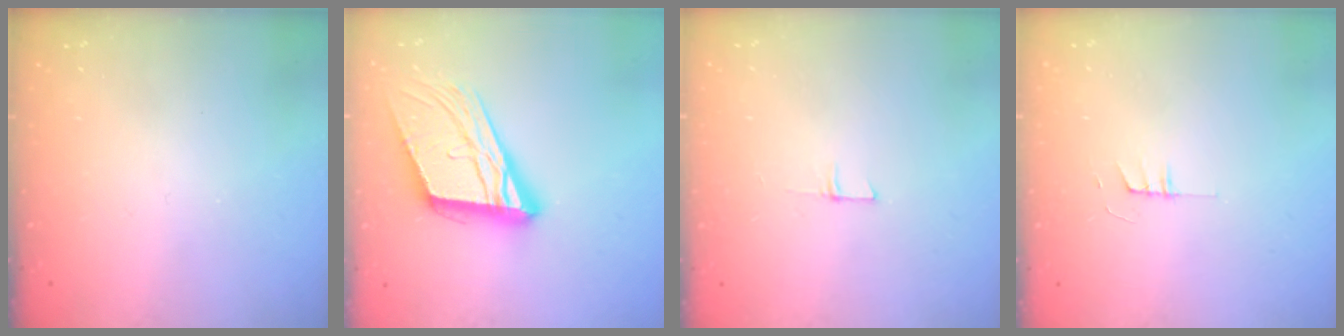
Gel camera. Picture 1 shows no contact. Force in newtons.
{"total": 18.4, "press": 18.1, "slide": 2.9}
{"total": 5.1, "press": 5.1, "slide": 0.4}
{"total": 4.0, "press": 4.0, "slide": 0.4}